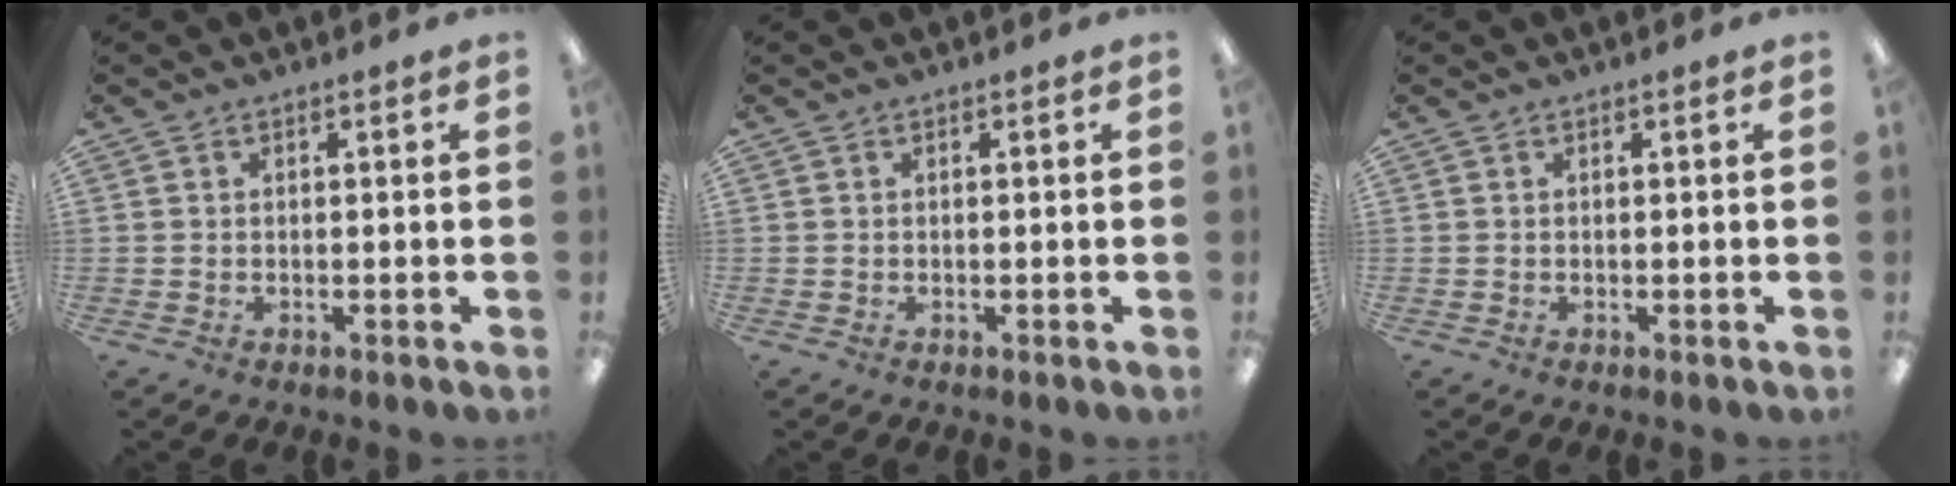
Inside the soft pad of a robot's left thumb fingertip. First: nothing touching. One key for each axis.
{"total": 0.0}
{"total": 0.0}